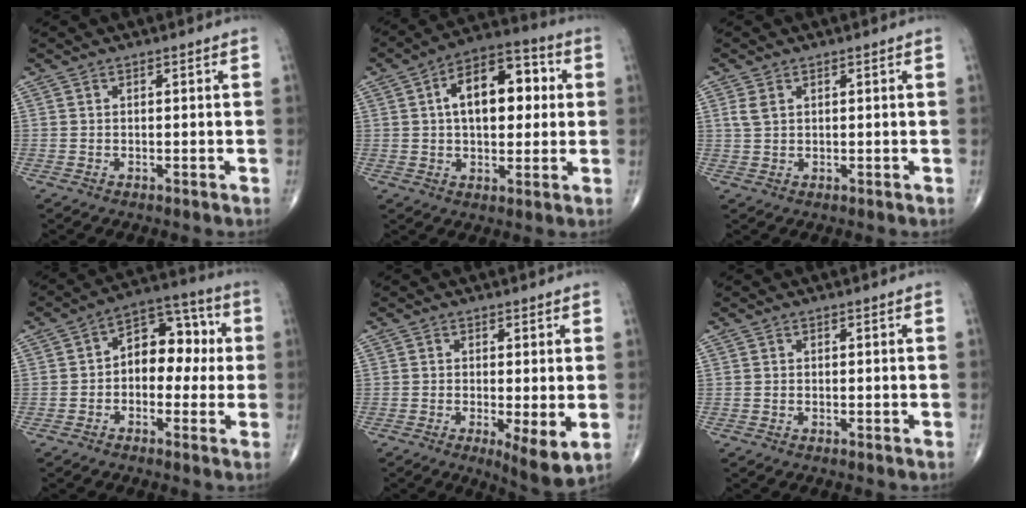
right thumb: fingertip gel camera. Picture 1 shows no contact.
{"total": 15.1, "force": [2.7, 8.3, 12.3], "torque": [-0.161, 0.023, 0.035]}
{"total": 2.2, "force": [0.9, 1.3, 1.5], "torque": [-0.033, 0.006, 0.024]}
{"total": 11.4, "force": [0.4, 7.6, 8.5], "torque": [-0.081, 0.036, -0.009]}
{"total": 6.3, "force": [-1.1, 1.5, 6.0], "torque": [-0.099, -0.022, -0.020]}
{"total": 0.0}